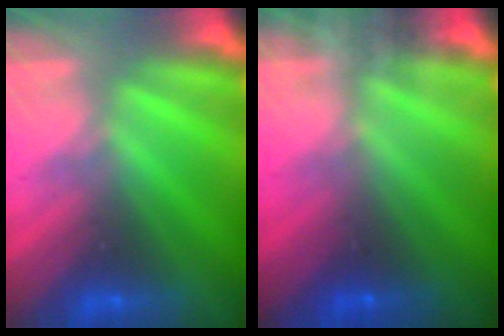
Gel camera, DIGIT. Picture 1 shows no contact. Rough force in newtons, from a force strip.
{"total": 7.4}